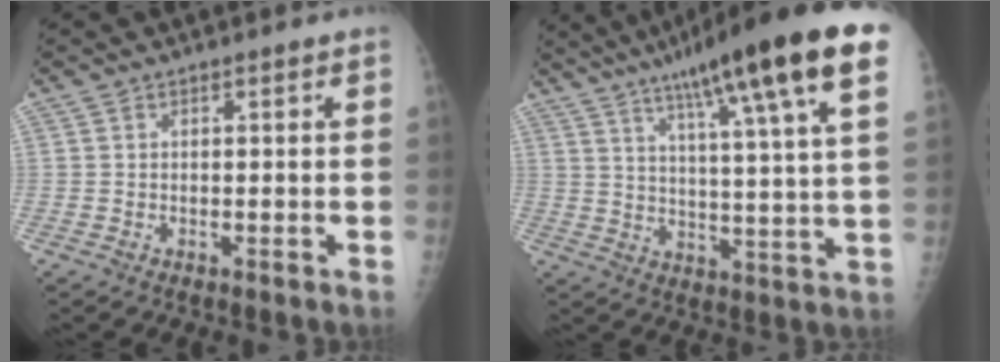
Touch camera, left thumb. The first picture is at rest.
{"total": 22.8, "force": [12.9, 2.6, 18.6], "torque": [-0.278, -0.018, 0.180]}